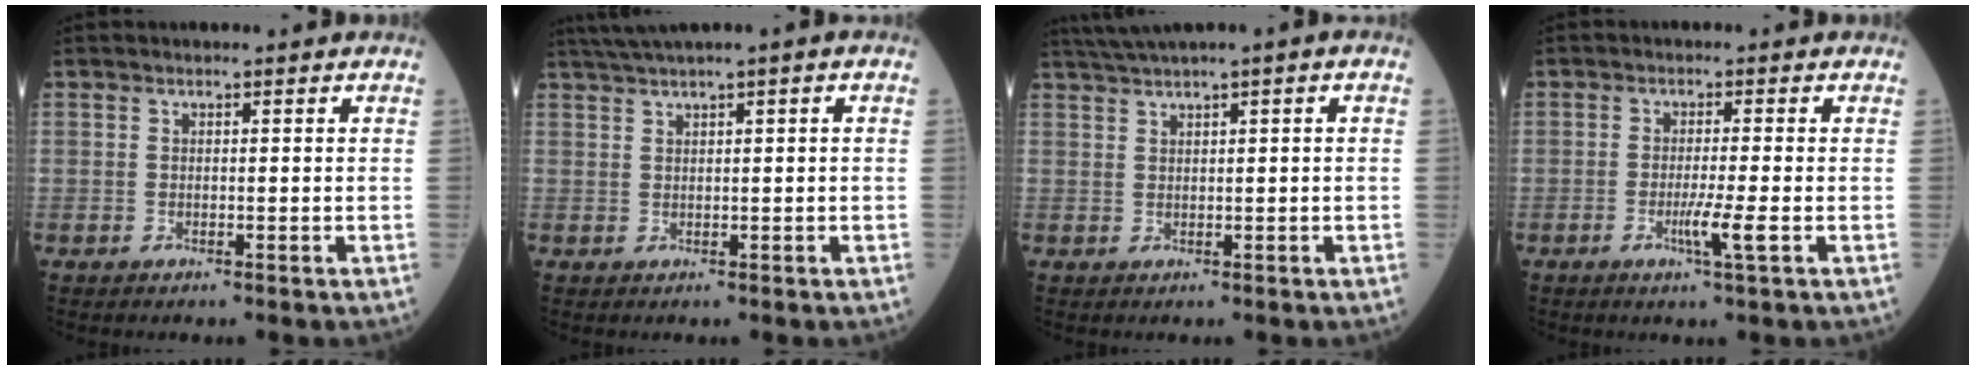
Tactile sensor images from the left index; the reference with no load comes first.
{"total": 3.6, "force": [2.3, -0.4, 2.7], "torque": [-0.058, 0.016, 0.048]}
{"total": 3.8, "force": [2.5, -0.3, 2.9], "torque": [-0.062, 0.018, 0.051]}
{"total": 3.6, "force": [-1.4, -0.6, 3.3], "torque": [-0.063, -0.010, -0.026]}